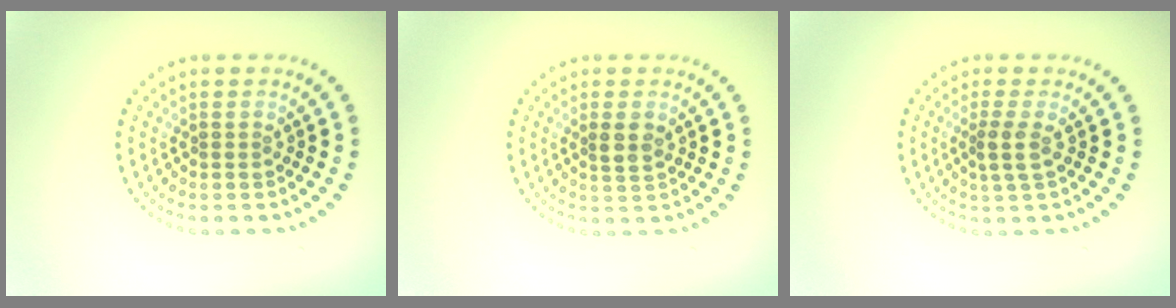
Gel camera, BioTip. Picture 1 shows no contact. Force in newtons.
{"total": 1.8, "press": 1.8, "slide": 0.4}
{"total": 1.9, "press": 1.5, "slide": 1.1}